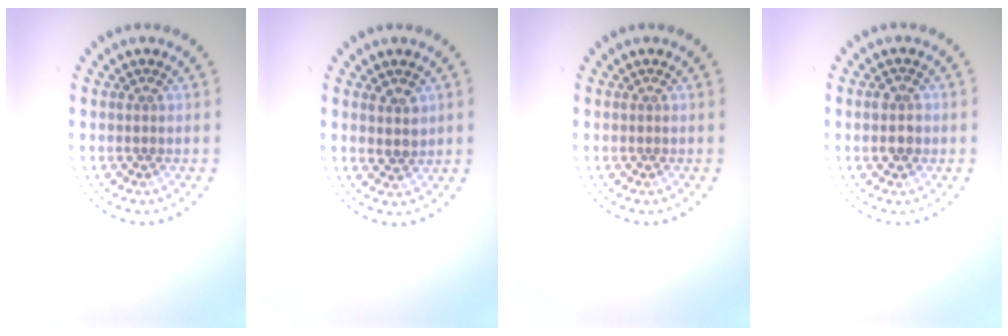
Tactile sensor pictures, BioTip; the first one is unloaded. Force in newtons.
{"total": 1.8, "press": 1.5, "slide": 0.9}
{"total": 0.0}
{"total": 1.4, "press": 1.4, "slide": 0.1}